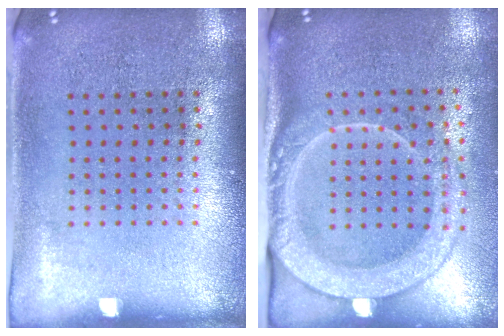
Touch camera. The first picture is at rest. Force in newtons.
{"total": 2.5, "press": 2.0, "slide": 1.5}